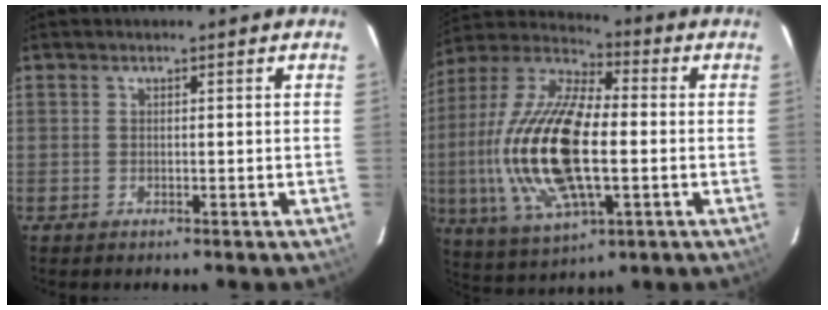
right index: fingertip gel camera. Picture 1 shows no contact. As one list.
[{"total": 22.4, "force": [-2.2, 9.0, 20.4], "torque": [-0.425, -0.006, -0.043]}]